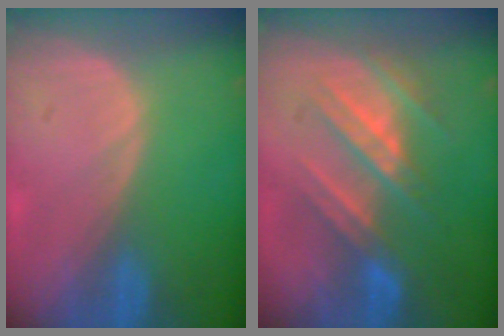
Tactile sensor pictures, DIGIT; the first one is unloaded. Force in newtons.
{"total": 7.8, "press": 7.7, "slide": 1.2}